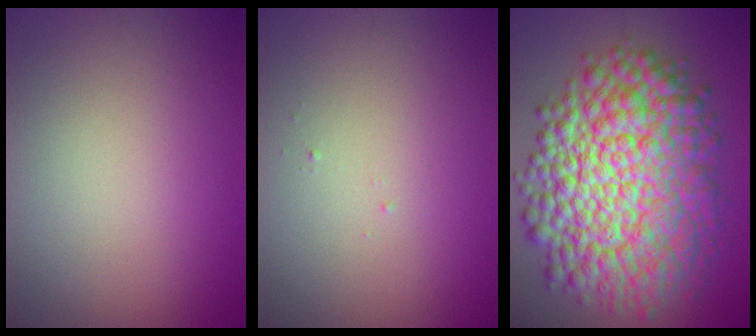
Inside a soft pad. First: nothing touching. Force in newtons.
{"total": 0.0}
{"total": 13.2, "press": 13.2, "slide": 0.2}